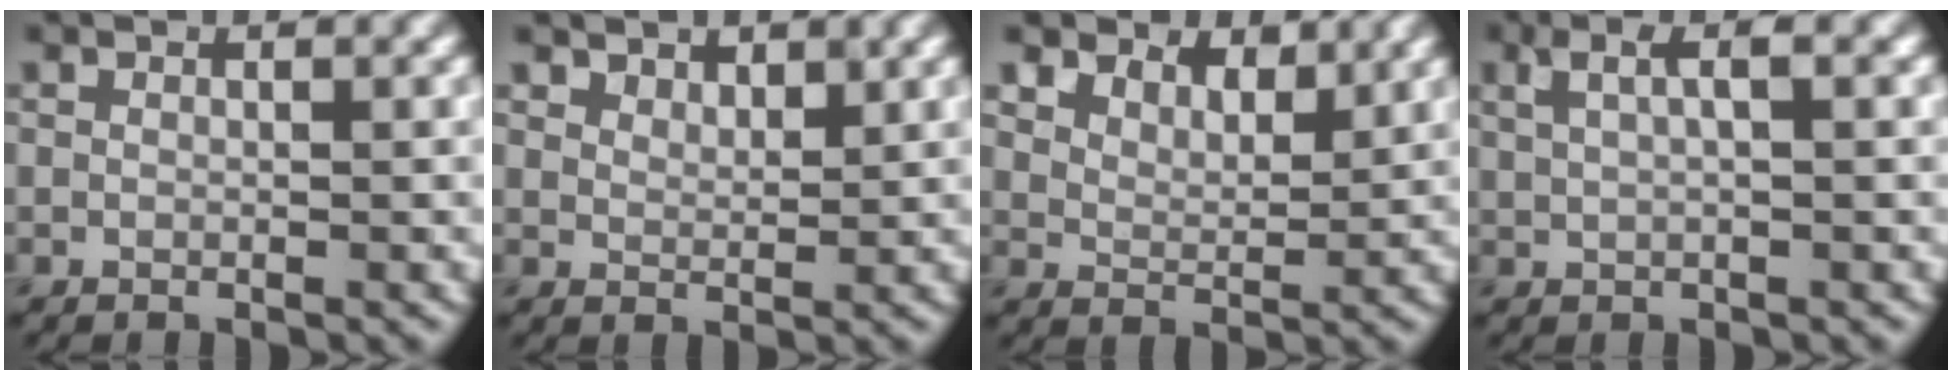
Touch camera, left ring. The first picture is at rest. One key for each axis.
{"total": 2.8, "fx": 2.3, "fy": 1.3, "fz": 0.8, "tx": -0.019, "ty": -0.014, "tz": 0.049}
{"total": 7.1, "fx": 5.6, "fy": 3.3, "fz": 2.7, "tx": -0.067, "ty": -0.004, "tz": 0.092}
{"total": 3.0, "fx": 1.3, "fy": 0.8, "fz": 2.6, "tx": -0.042, "ty": 0.005, "tz": 0.023}